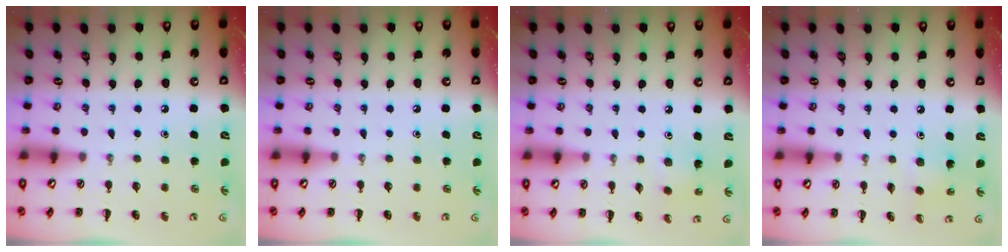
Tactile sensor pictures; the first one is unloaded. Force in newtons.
{"total": 0.5, "press": 0.1, "slide": 0.5}
{"total": 1.8, "press": 1.7, "slide": 0.7}
{"total": 2.2, "press": 2.0, "slide": 0.7}